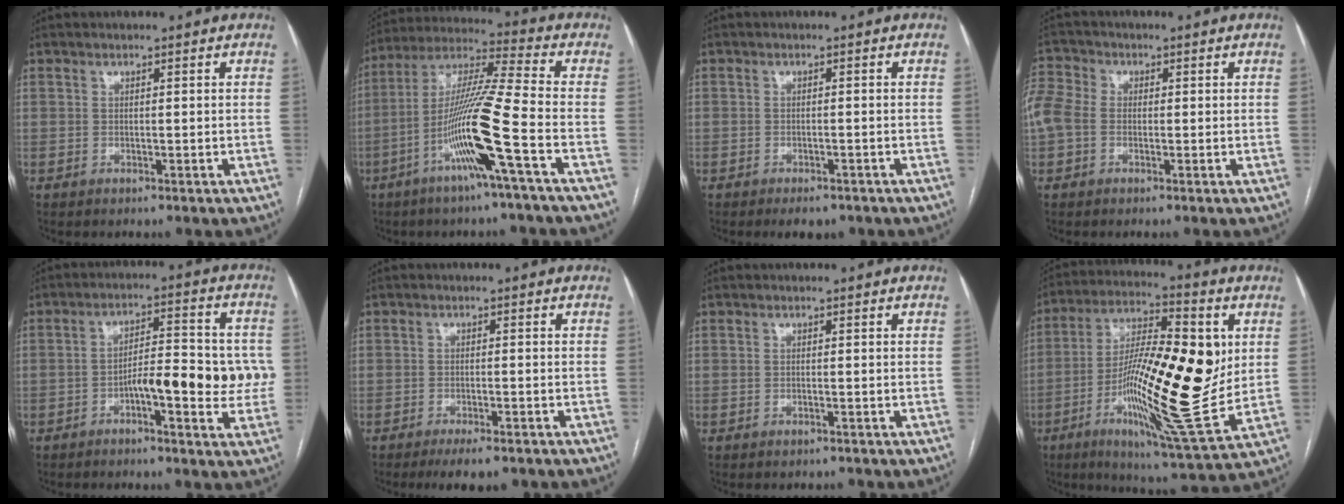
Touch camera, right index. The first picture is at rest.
{"total": 14.5, "force": [-5.5, -1.4, 13.3], "torque": [-0.262, -0.002, -0.108]}
{"total": 3.3, "force": [-2.4, 1.8, 1.3], "torque": [-0.008, 0.002, -0.026]}
{"total": 12.8, "force": [0.9, 10.9, 6.7], "torque": [-0.211, 0.046, 0.017]}
{"total": 10.2, "force": [-2.1, 3.1, 9.5], "torque": [-0.136, 0.025, -0.028]}
{"total": 4.6, "force": [-3.5, 1.4, 2.6], "torque": [-0.035, -0.003, -0.050]}
{"total": 0.6, "force": [-0.5, 0.2, 0.1], "torque": [-0.010, -0.002, -0.006]}
{"total": 22.9, "force": [-0.4, 4.4, 22.5], "torque": [-0.382, 0.004, -0.007]}